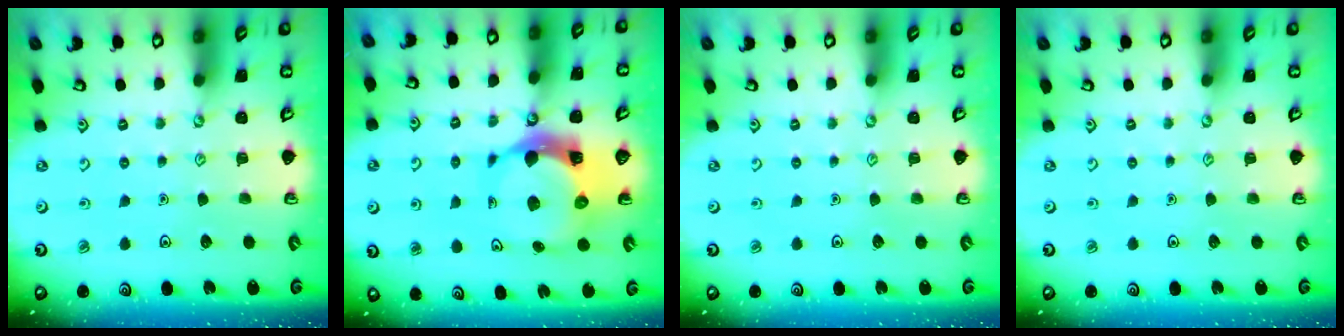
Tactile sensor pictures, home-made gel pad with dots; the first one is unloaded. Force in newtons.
{"total": 10.1, "press": 10.0, "slide": 1.4}
{"total": 0.0}
{"total": 0.0}